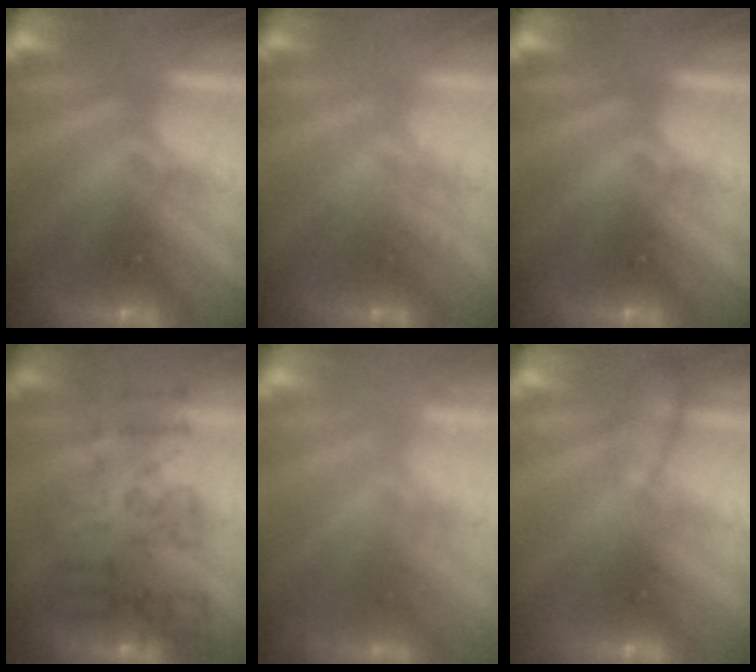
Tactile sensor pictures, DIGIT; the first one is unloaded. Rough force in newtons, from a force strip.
{"total": 1.1}
{"total": 0.0}
{"total": 4.4}
{"total": 2.4}
{"total": 2.3}